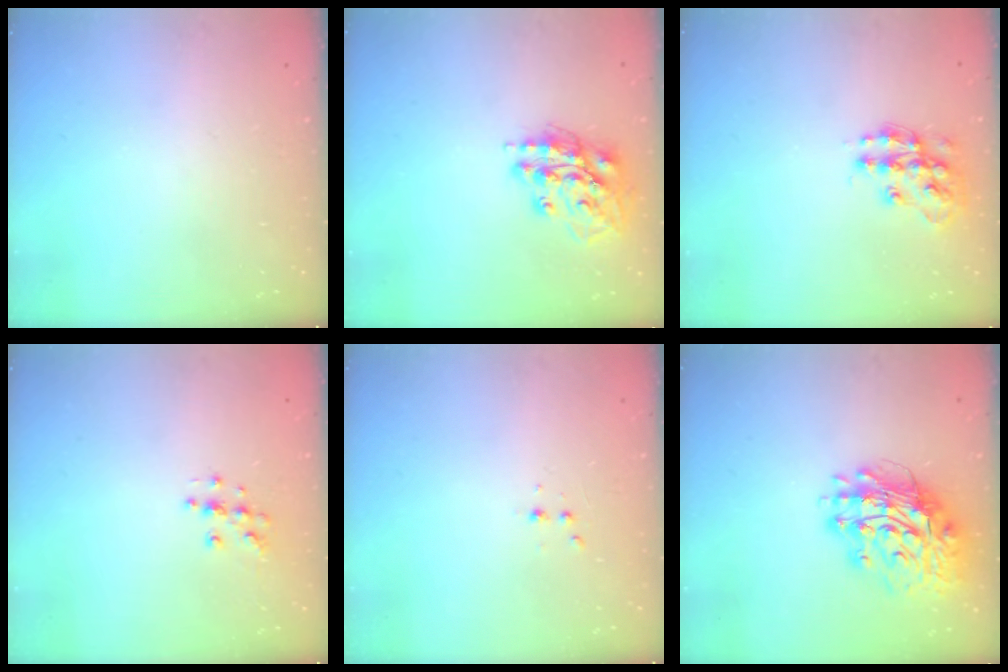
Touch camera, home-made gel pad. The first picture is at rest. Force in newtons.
{"total": 15.4, "press": 15.3, "slide": 1.9}
{"total": 13.3, "press": 13.3, "slide": 0.7}
{"total": 5.0, "press": 4.7, "slide": 1.6}
{"total": 2.9, "press": 2.7, "slide": 1.0}
{"total": 16.0, "press": 15.9, "slide": 2.1}